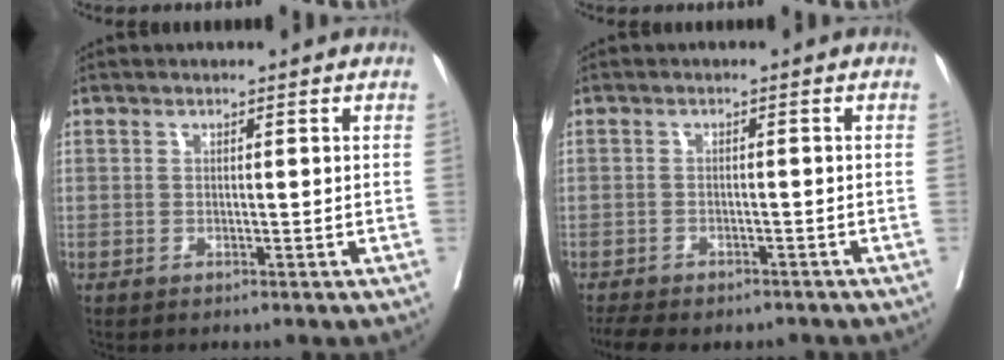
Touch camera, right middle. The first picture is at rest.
{"total": 8.3, "force": [-7.0, 3.1, 3.3], "torque": [-0.053, 0.004, -0.097]}